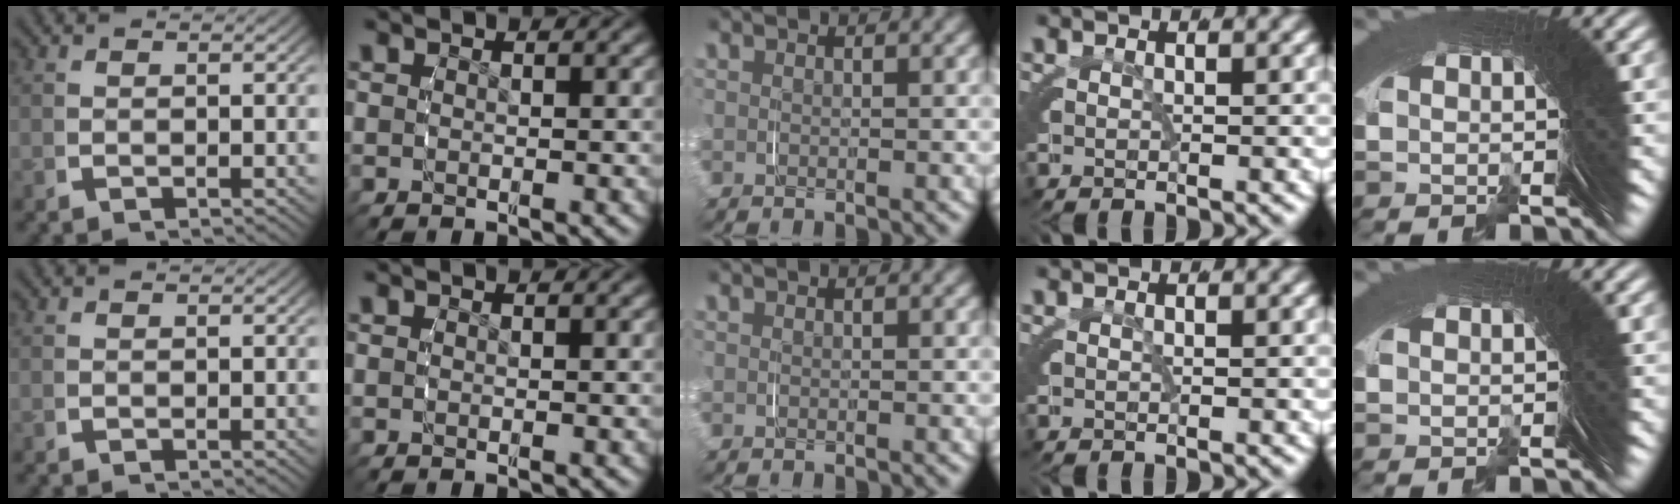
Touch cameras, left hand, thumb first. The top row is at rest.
{}